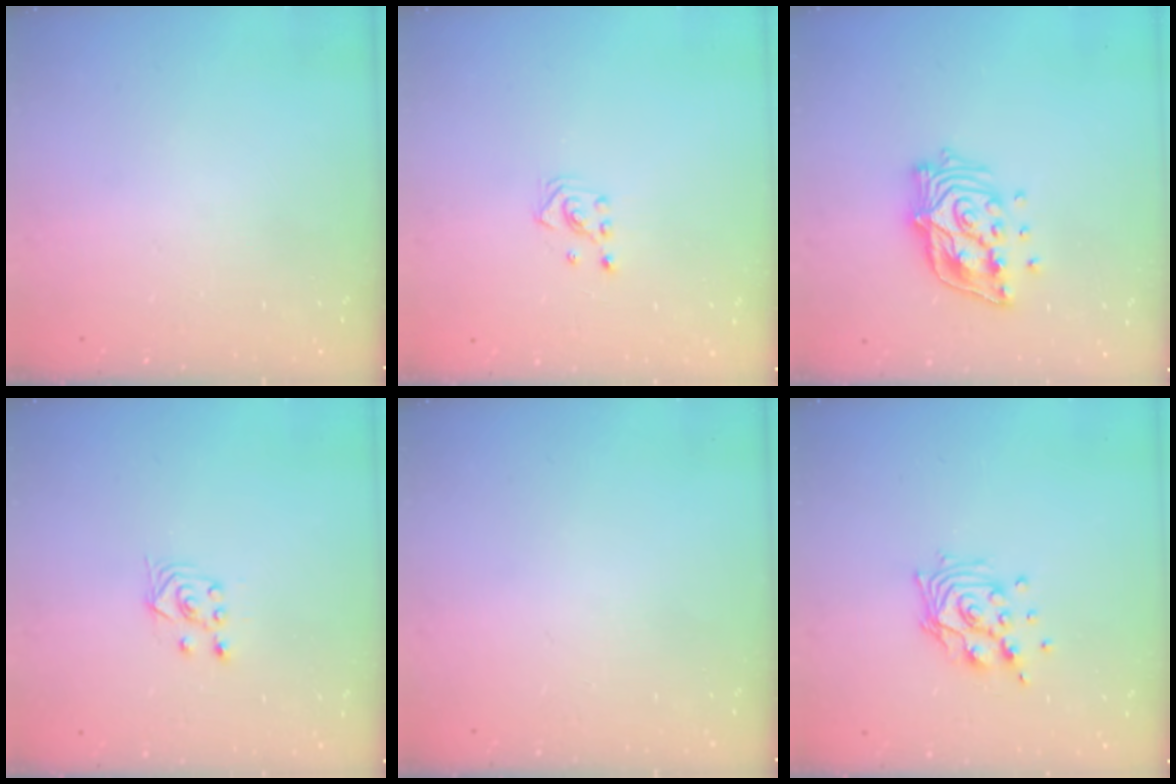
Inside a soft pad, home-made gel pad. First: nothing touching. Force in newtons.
{"total": 2.6, "press": 2.6, "slide": 0.3}
{"total": 14.7, "press": 14.6, "slide": 1.4}
{"total": 2.9, "press": 2.5, "slide": 1.4}
{"total": 0.0}
{"total": 11.1, "press": 10.9, "slide": 1.6}